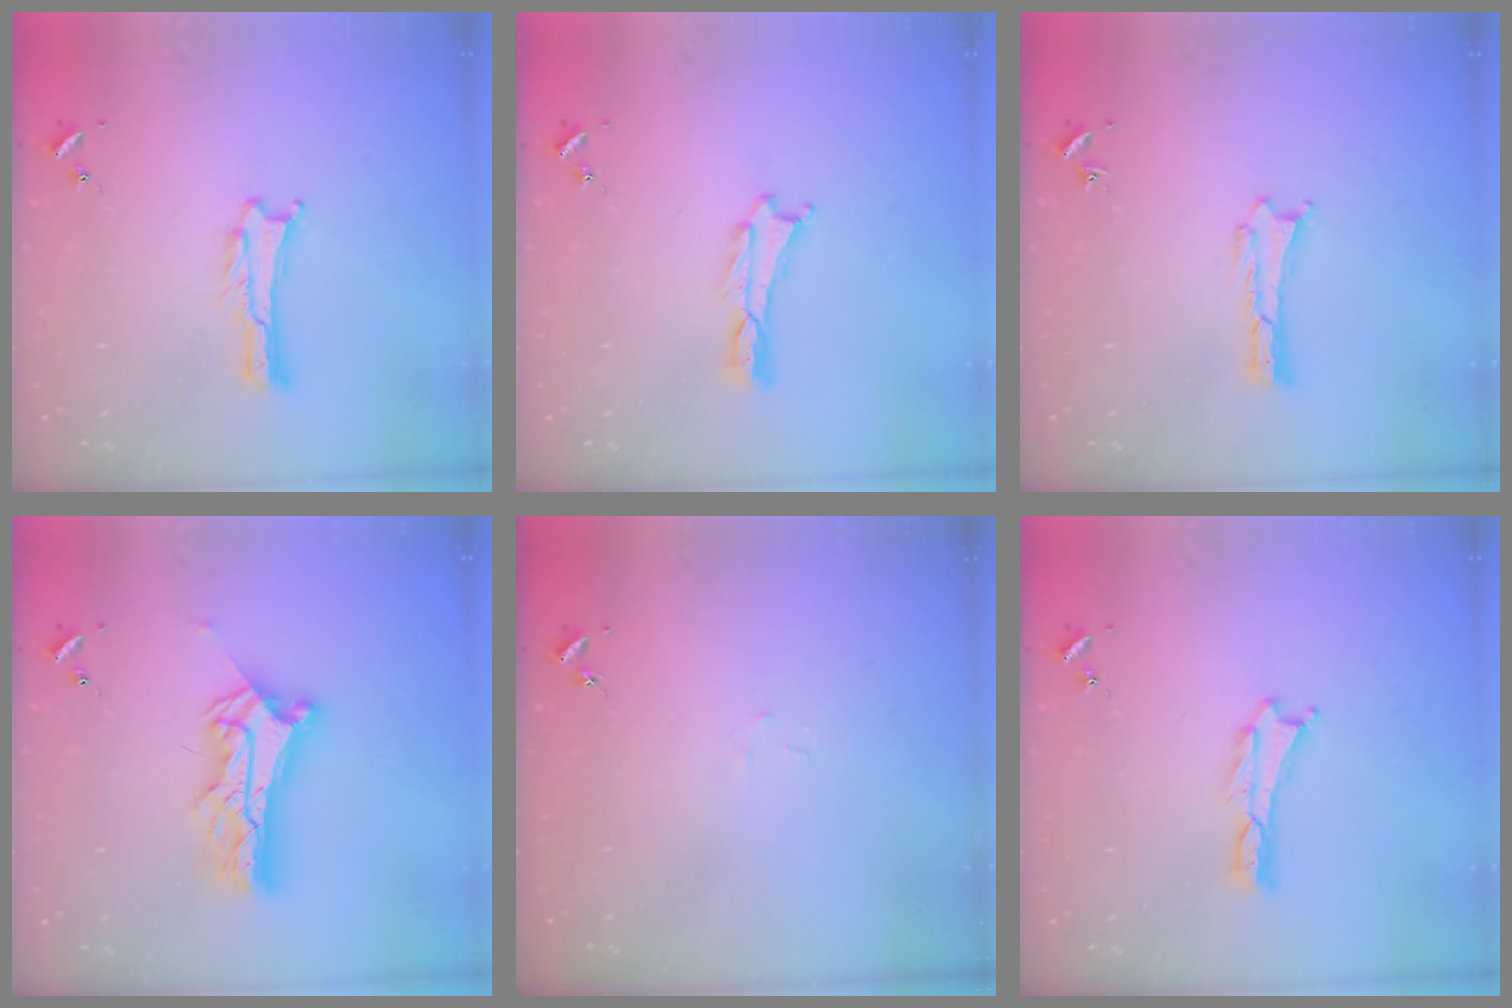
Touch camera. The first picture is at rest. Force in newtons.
{"total": 0.0}
{"total": 0.0}
{"total": 10.5, "press": 10.5, "slide": 0.8}
{"total": 1.0, "press": 1.0, "slide": 0.1}
{"total": 0.0}